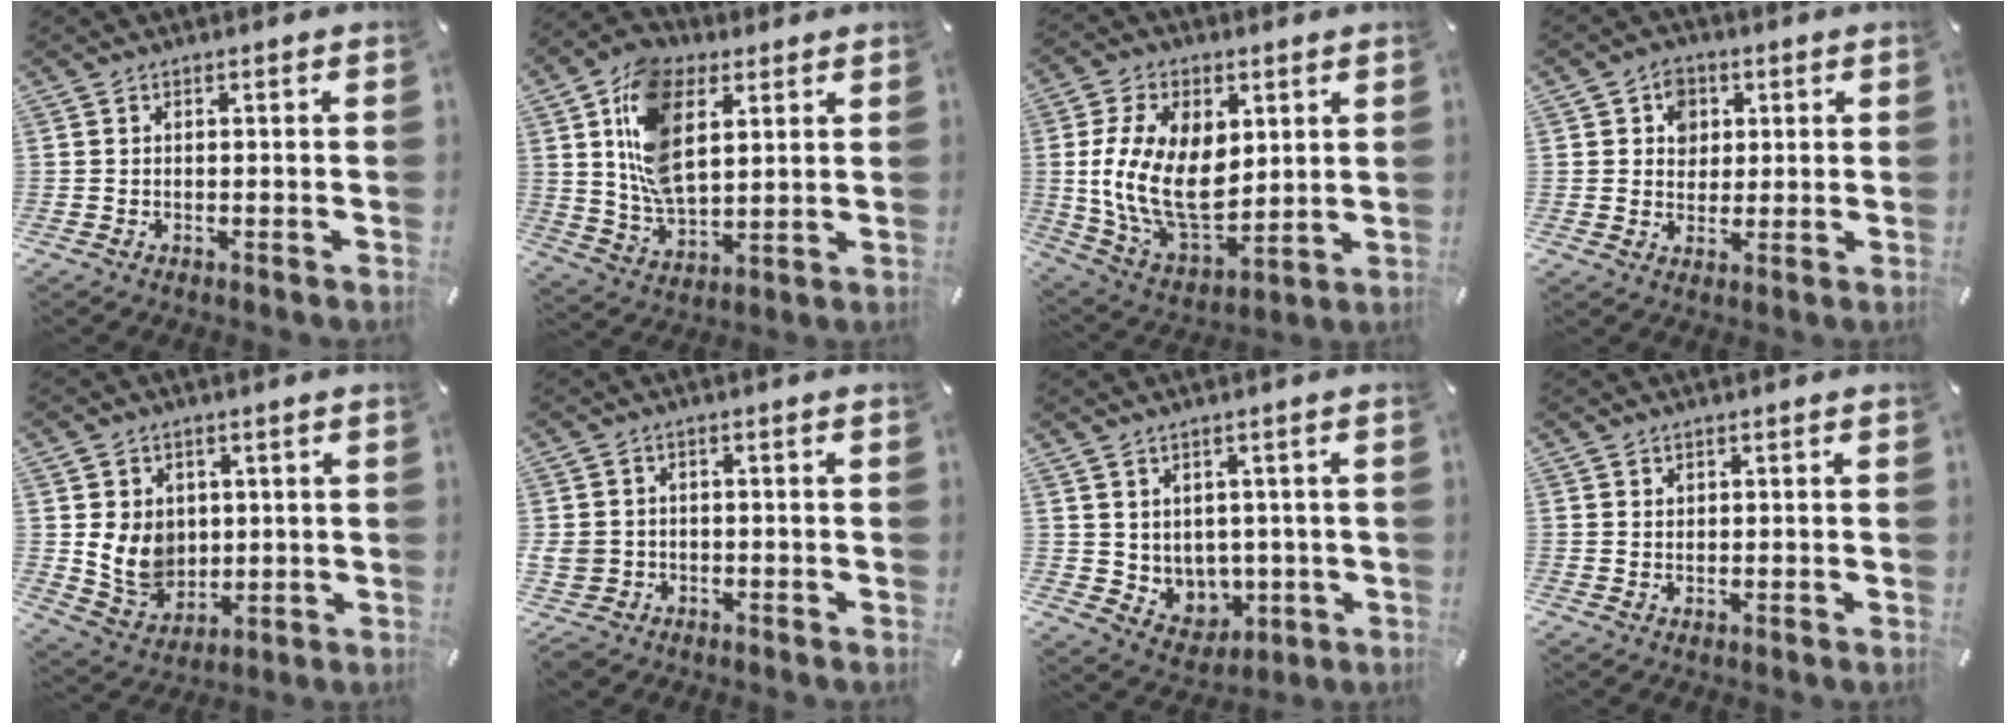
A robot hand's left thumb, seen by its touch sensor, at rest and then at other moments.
{"total": 15.8, "force": [5.6, 9.9, 10.9], "torque": [-0.235, -0.008, 0.102]}
{"total": 18.2, "force": [2.3, 12.3, 13.3], "torque": [-0.268, -0.010, 0.045]}
{"total": 6.2, "force": [1.7, 5.6, 1.9], "torque": [-0.022, 0.004, 0.026]}
{"total": 9.3, "force": [1.9, 8.3, 3.8], "torque": [-0.085, -0.016, 0.037]}
{"total": 5.0, "force": [-1.0, 4.7, 1.4], "torque": [-0.049, 0.006, -0.020]}
{"total": 6.4, "force": [3.5, 5.4, 0.1], "torque": [-0.013, -0.036, 0.075]}
{"total": 1.1, "force": [0.8, 0.7, 0.1], "torque": [0.006, -0.004, 0.014]}